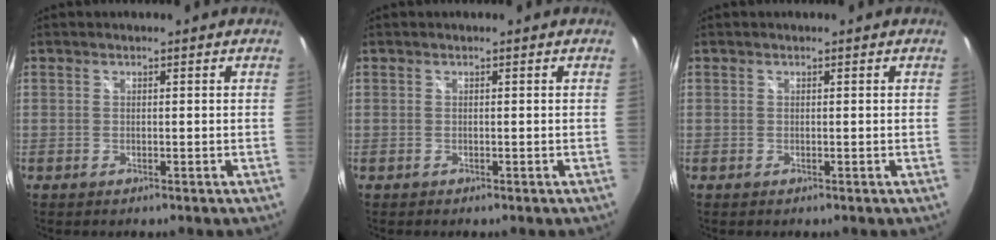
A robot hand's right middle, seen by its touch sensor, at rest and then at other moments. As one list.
[{"total": 0.0}, {"total": 0.0}]